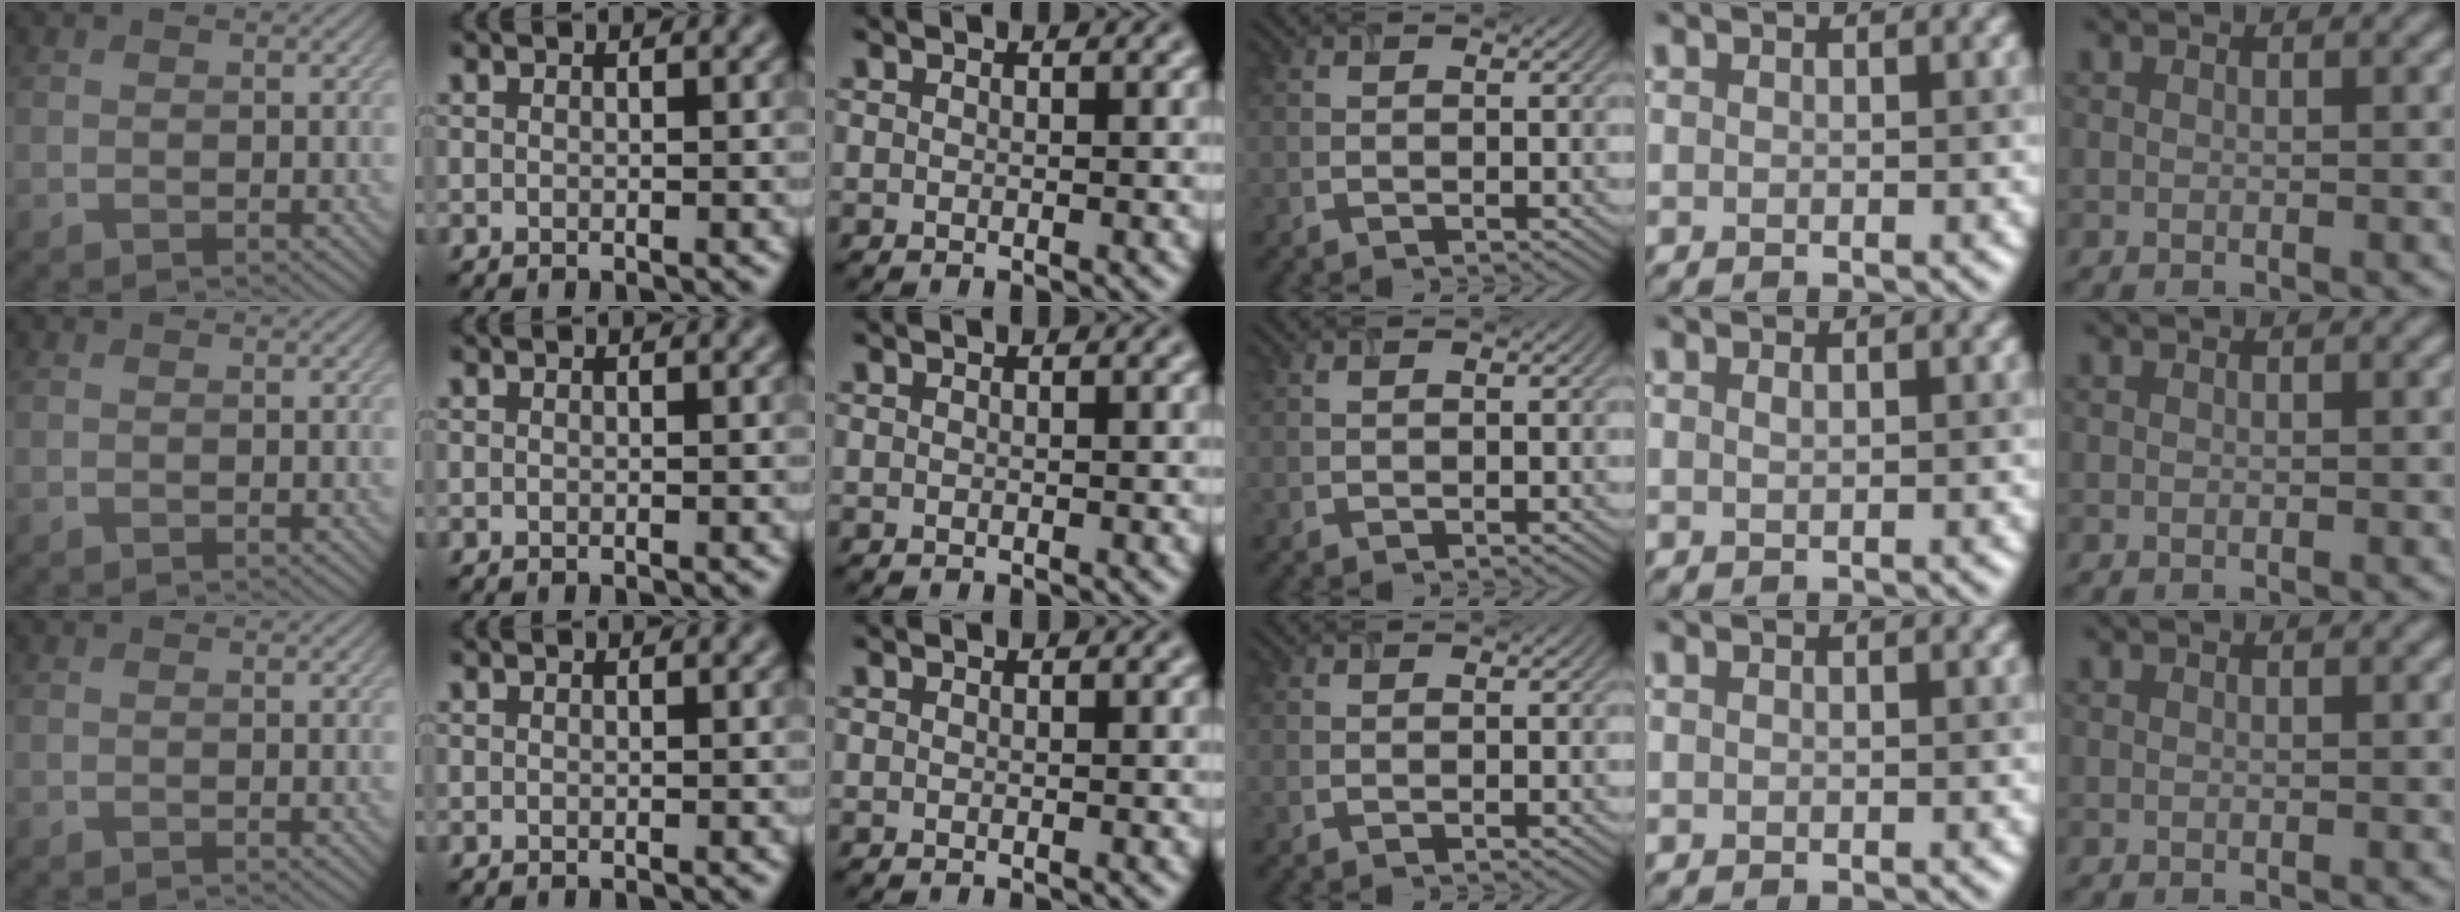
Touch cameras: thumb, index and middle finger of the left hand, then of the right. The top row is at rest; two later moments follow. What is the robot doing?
{"motion": "insert", "object": "airpods case & airpods"}